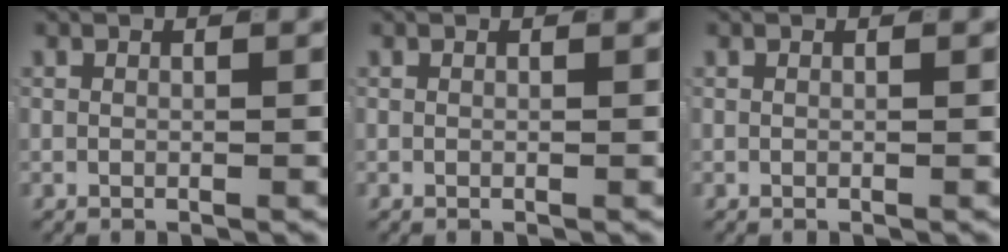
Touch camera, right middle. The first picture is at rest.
{"total": 0.0}
{"total": 0.0}